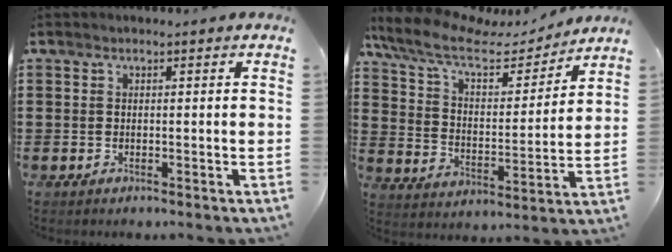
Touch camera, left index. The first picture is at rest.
{"total": 10.2, "force": [7.8, 3.4, 5.6], "torque": [-0.136, -0.028, 0.133]}